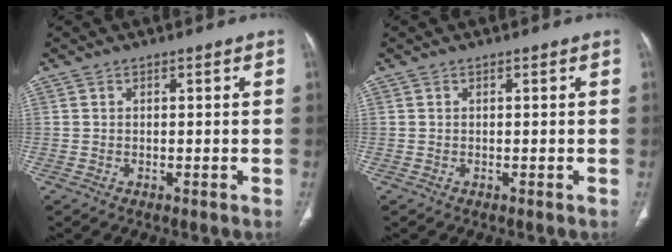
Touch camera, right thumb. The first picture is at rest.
{"total": 0.0}